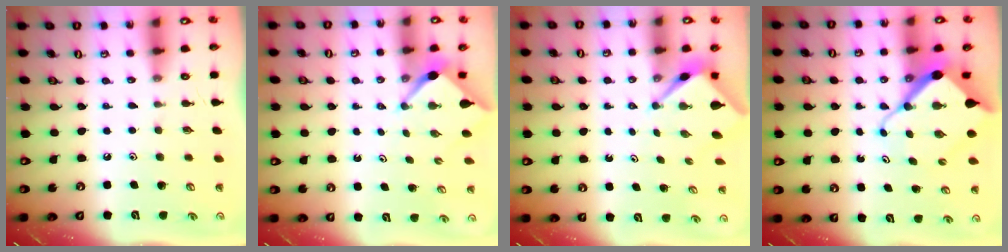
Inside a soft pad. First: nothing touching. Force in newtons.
{"total": 2.6, "press": 2.6, "slide": 0.3}
{"total": 2.6, "press": 2.6, "slide": 0.1}
{"total": 10.8, "press": 10.8, "slide": 0.9}